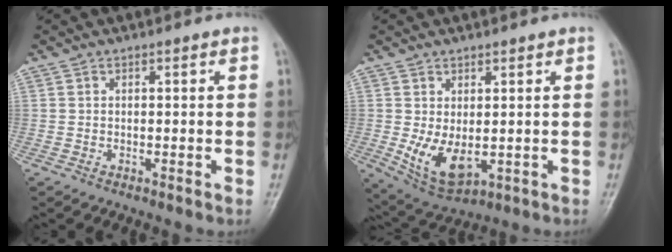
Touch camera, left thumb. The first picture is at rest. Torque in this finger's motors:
{"motor_torque": [0.42, 0.42, 0.77, -0.06, 0.15]}